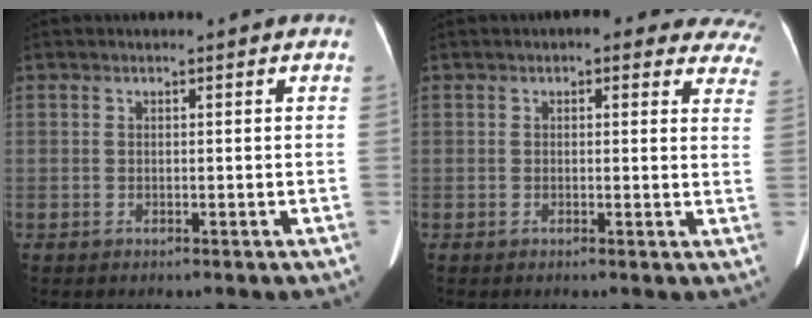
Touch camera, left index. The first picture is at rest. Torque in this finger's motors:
{"motor_torque": [0.63, -0.69, 0.07, 0.03]}